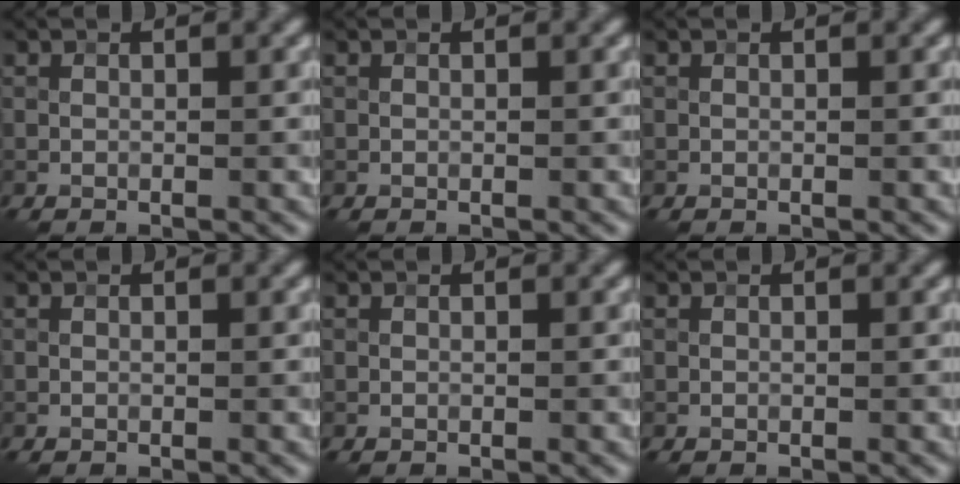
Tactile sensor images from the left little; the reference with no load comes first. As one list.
[{"total": 0.0}, {"total": 0.0}, {"total": 0.0}, {"total": 0.0}, {"total": 0.0}]